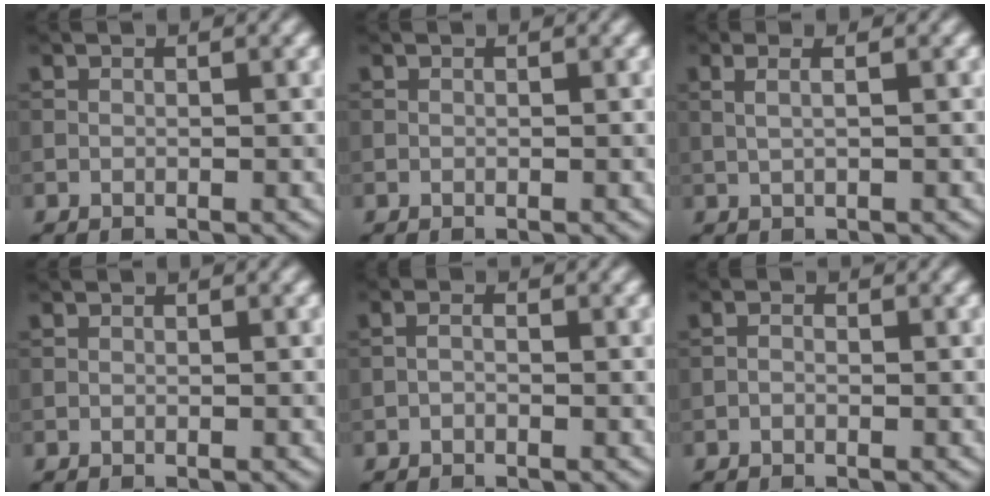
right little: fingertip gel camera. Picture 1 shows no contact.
{"total": 0.0}
{"total": 2.4, "force": [1.0, 1.0, 1.9], "torque": [-0.024, 0.009, 0.000]}
{"total": 0.0}
{"total": 0.9, "force": [-0.4, 0.4, 0.6], "torque": [-0.012, -0.003, -0.014]}
{"total": 0.7, "force": [-0.3, 0.4, 0.5], "torque": [-0.011, 0.000, -0.010]}